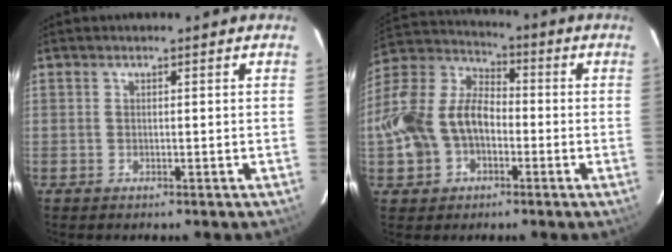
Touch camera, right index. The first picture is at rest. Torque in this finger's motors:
{"motor_torque": [1.17, -0.74, 0.38, 0.18]}